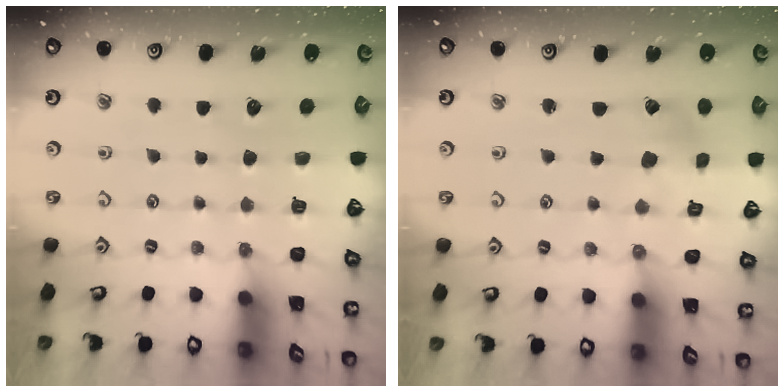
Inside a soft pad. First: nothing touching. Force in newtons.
{"total": 1.7, "press": 1.7, "slide": 0.2}